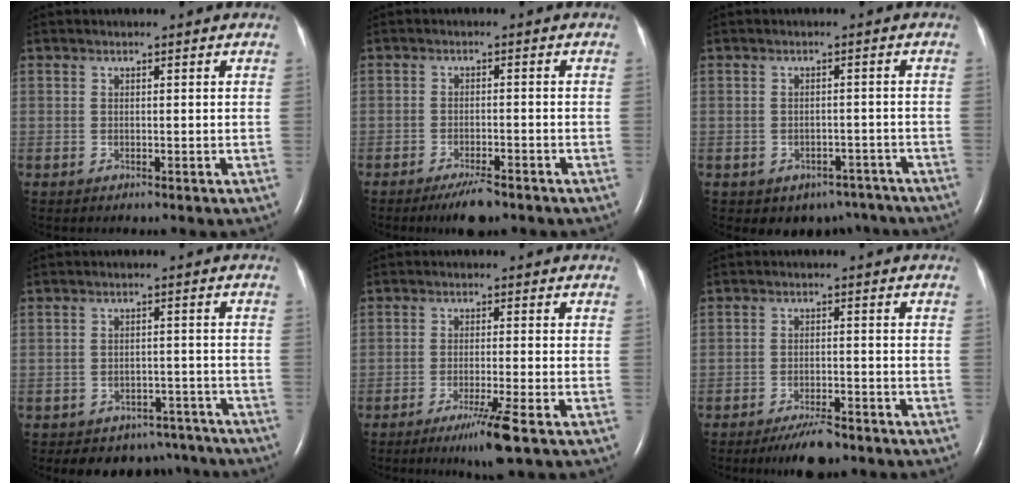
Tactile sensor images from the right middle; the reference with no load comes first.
{"total": 4.3, "force": [-3.3, 0.9, 2.7], "torque": [-0.050, -0.005, -0.053]}
{"total": 6.6, "force": [-5.0, 4.1, 1.0], "torque": [-0.001, 0.018, -0.057]}
{"total": 9.5, "force": [-8.2, 4.8, 0.9], "torque": [0.001, 0.021, -0.090]}
{"total": 5.3, "force": [-3.2, -0.8, 4.2], "torque": [-0.077, -0.018, -0.058]}
{"total": 5.1, "force": [-4.1, 1.2, 2.8], "torque": [-0.054, -0.005, -0.068]}